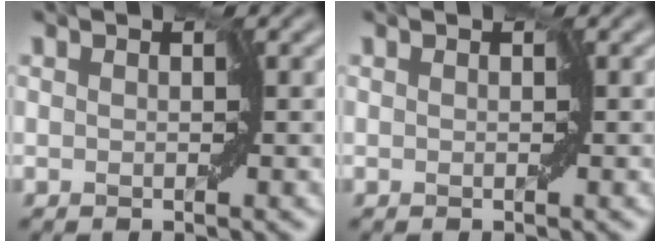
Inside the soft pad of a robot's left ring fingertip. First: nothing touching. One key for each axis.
{"total": 0.0}